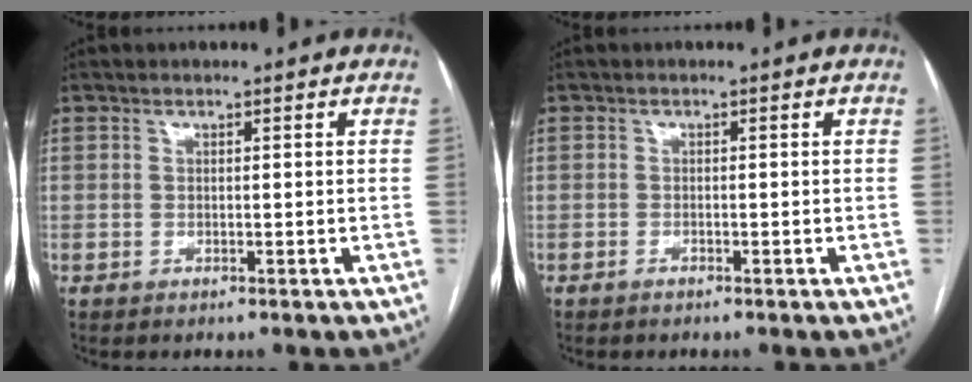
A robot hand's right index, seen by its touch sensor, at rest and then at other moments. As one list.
[{"total": 0.8, "force": [-0.5, 0.4, 0.4], "torque": [-0.009, 0.000, -0.009]}]